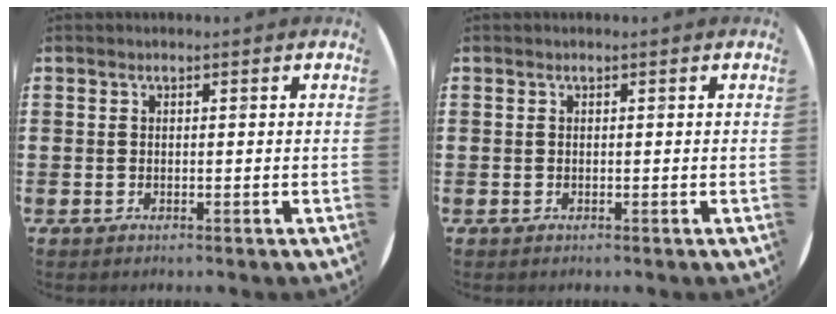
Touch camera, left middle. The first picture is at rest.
{"total": 0.0}